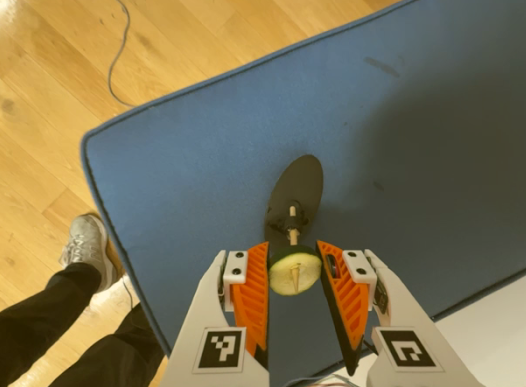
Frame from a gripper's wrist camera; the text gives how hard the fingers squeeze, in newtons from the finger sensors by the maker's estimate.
{"total": 10.7, "left": 11.1, "right": 10.3}